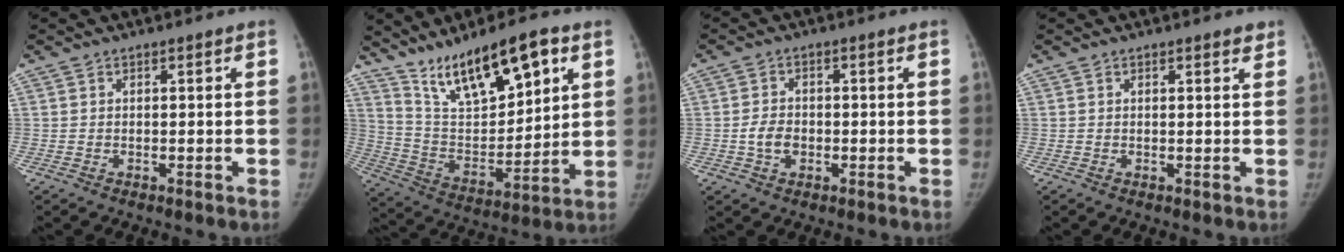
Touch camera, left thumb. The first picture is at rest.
{"total": 18.2, "force": [11.0, 6.5, 12.9], "torque": [-0.184, -0.047, 0.209]}
{"total": 3.9, "force": [-0.8, 2.9, 2.5], "torque": [-0.041, 0.008, -0.015]}
{"total": 1.3, "force": [1.0, 0.2, 0.8], "torque": [-0.007, -0.006, 0.013]}